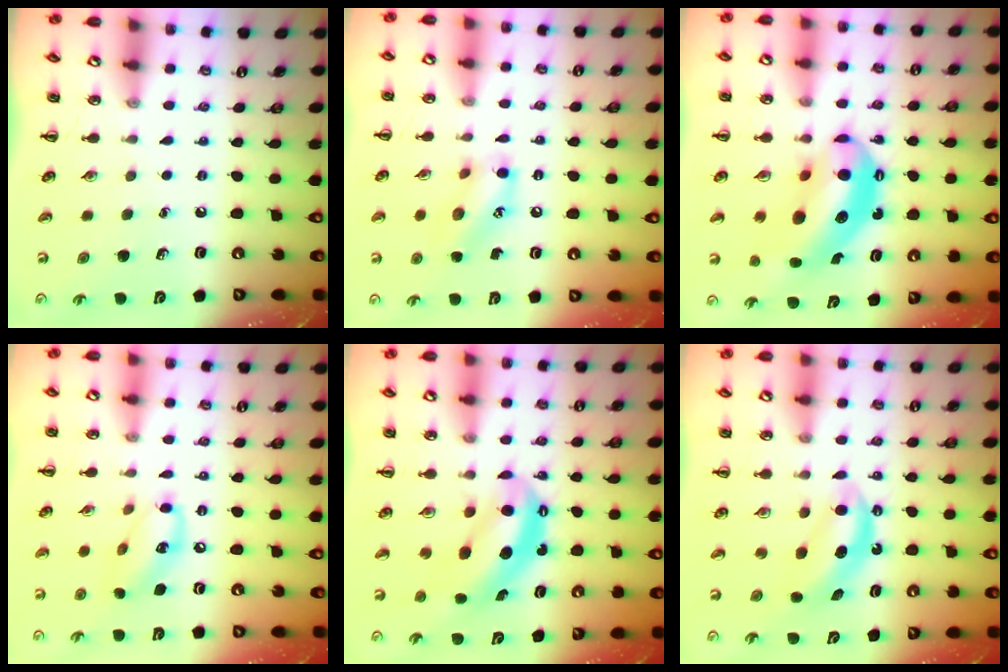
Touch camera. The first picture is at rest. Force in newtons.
{"total": 11.4, "press": 11.3, "slide": 0.5}
{"total": 15.0, "press": 14.4, "slide": 4.2}
{"total": 12.0, "press": 11.9, "slide": 1.6}
{"total": 7.7, "press": 7.6, "slide": 1.5}
{"total": 6.3, "press": 6.2, "slide": 1.0}